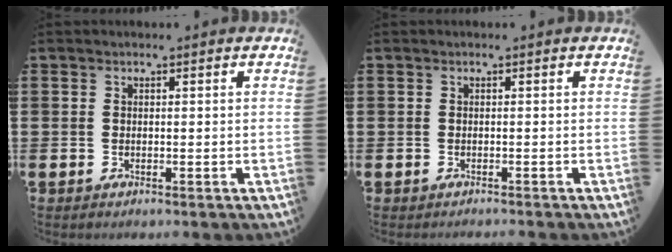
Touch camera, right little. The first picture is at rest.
{"total": 0.5, "force": [-0.5, -0.1, 0.0], "torque": [0.001, -0.002, -0.011]}